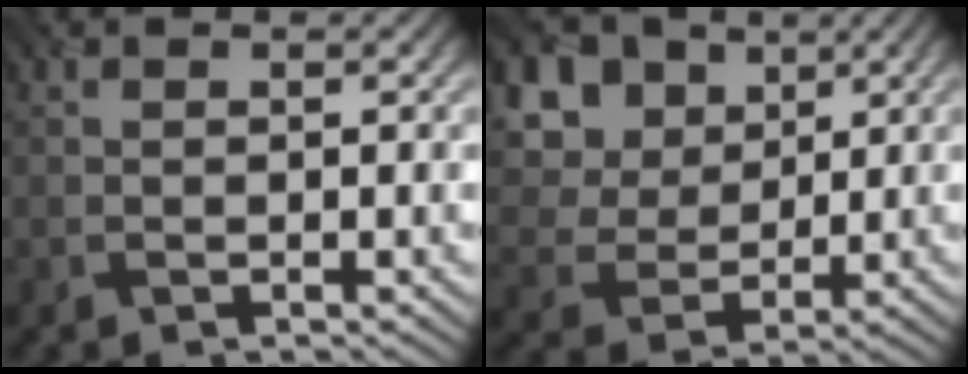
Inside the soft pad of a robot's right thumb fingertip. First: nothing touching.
{"total": 12.1, "force": [5.8, 8.9, 5.7], "torque": [-0.178, 0.023, 0.124]}